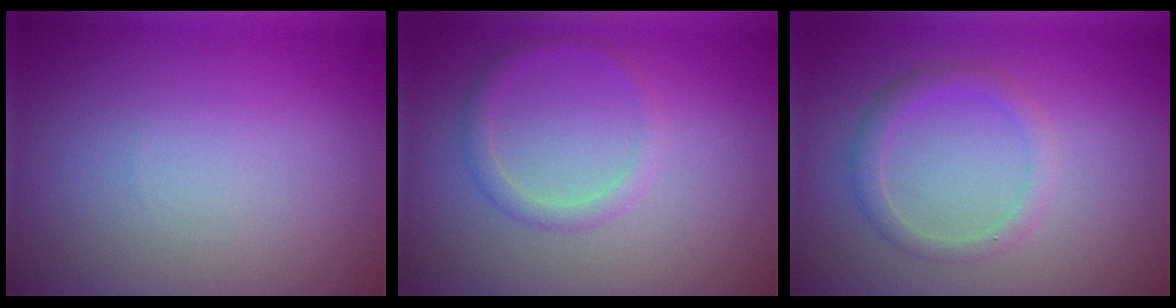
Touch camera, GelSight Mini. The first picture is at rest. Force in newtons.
{"total": 1.5, "press": 1.5, "slide": 0.0}
{"total": 1.8, "press": 1.8, "slide": 0.0}